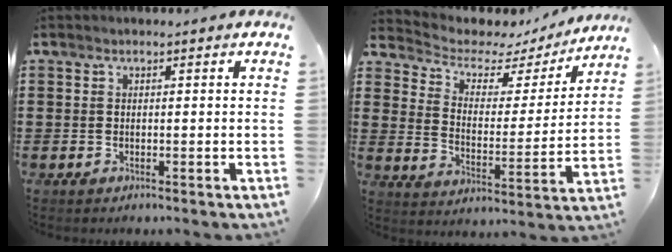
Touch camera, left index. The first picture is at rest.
{"total": 4.4, "force": [3.5, 2.3, 1.3], "torque": [-0.045, -0.030, 0.050]}